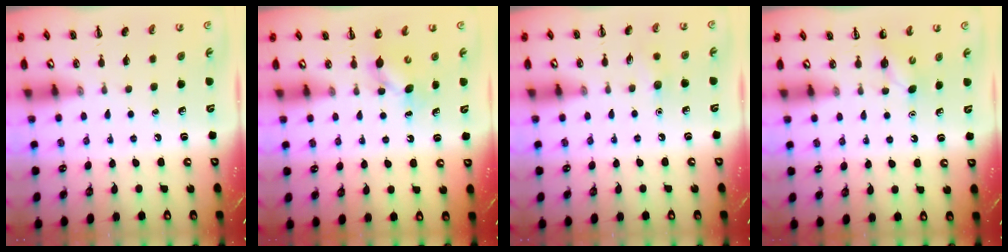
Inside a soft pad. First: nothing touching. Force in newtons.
{"total": 4.4, "press": 4.2, "slide": 1.1}
{"total": 5.6, "press": 5.4, "slide": 1.5}
{"total": 2.3, "press": 2.2, "slide": 0.7}